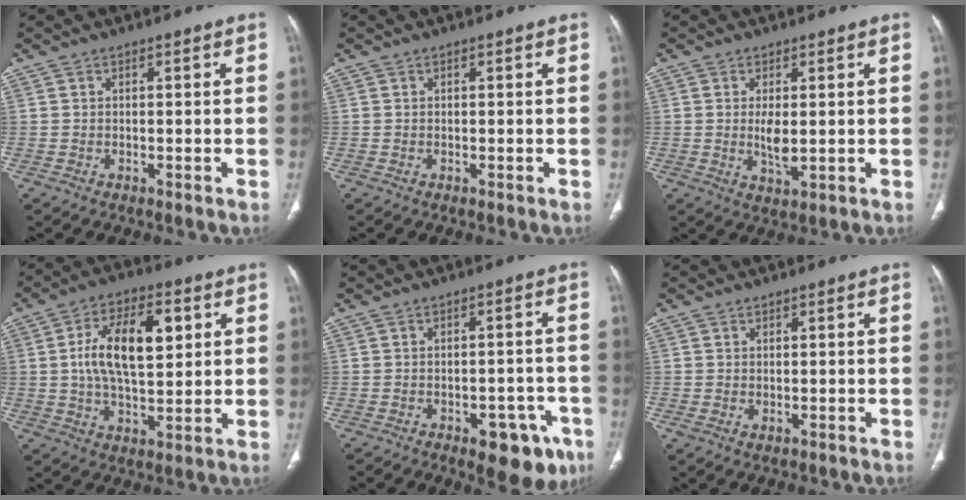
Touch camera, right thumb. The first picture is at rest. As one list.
[{"total": 0.0}, {"total": 4.2, "force": [0.2, 1.5, 3.9], "torque": [-0.077, -0.014, 0.009]}, {"total": 14.6, "force": [3.1, 7.1, 12.4], "torque": [-0.200, 0.002, 0.053]}, {"total": 10.8, "force": [-5.8, 5.4, 7.4], "torque": [-0.057, 0.029, -0.067]}, {"total": 1.5, "force": [-0.1, 1.1, 1.0], "torque": [-0.019, -0.003, 0.001]}]